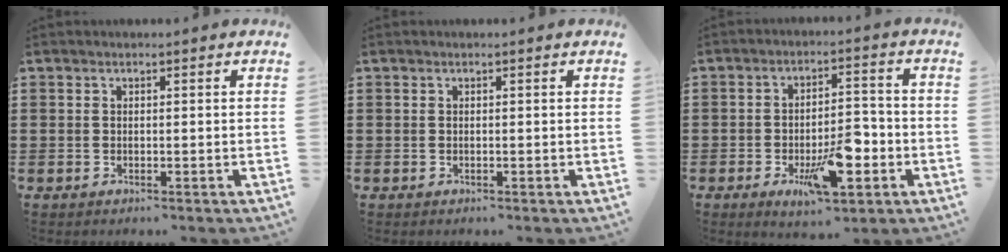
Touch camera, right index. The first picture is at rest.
{"total": 0.0}
{"total": 9.9, "force": [-3.6, 3.8, 8.4], "torque": [-0.140, -0.001, -0.057]}